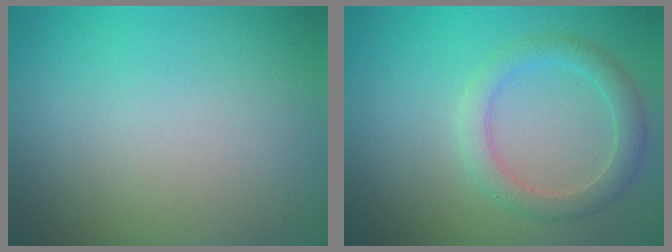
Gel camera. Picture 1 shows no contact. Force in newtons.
{"total": 2.7, "press": 2.7, "slide": 0.1}